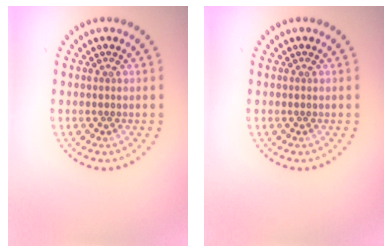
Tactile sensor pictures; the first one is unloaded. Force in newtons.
{"total": 0.0}